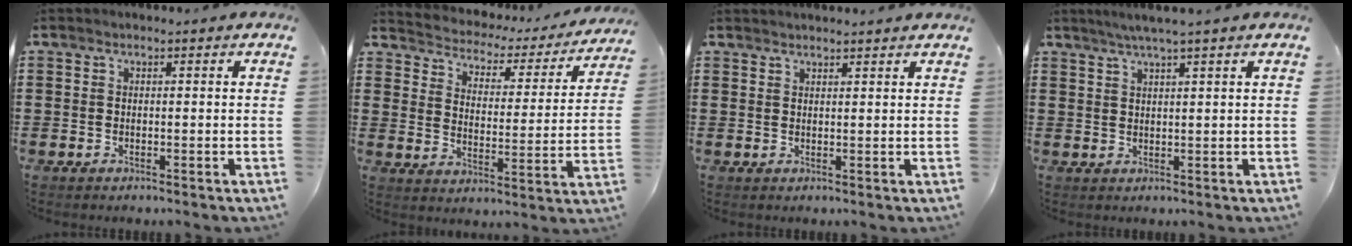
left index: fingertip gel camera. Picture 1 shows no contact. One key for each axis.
{"total": 2.3, "fx": 2.2, "fy": 0.7, "fz": 0.1, "tx": -0.021, "ty": -0.026, "tz": 0.026}
{"total": 1.4, "fx": 1.4, "fy": -0.1, "fz": 0.2, "tx": -0.006, "ty": 0.000, "tz": 0.028}
{"total": 2.6, "fx": 2.0, "fy": -0.5, "fz": 1.6, "tx": -0.032, "ty": 0.000, "tz": 0.036}